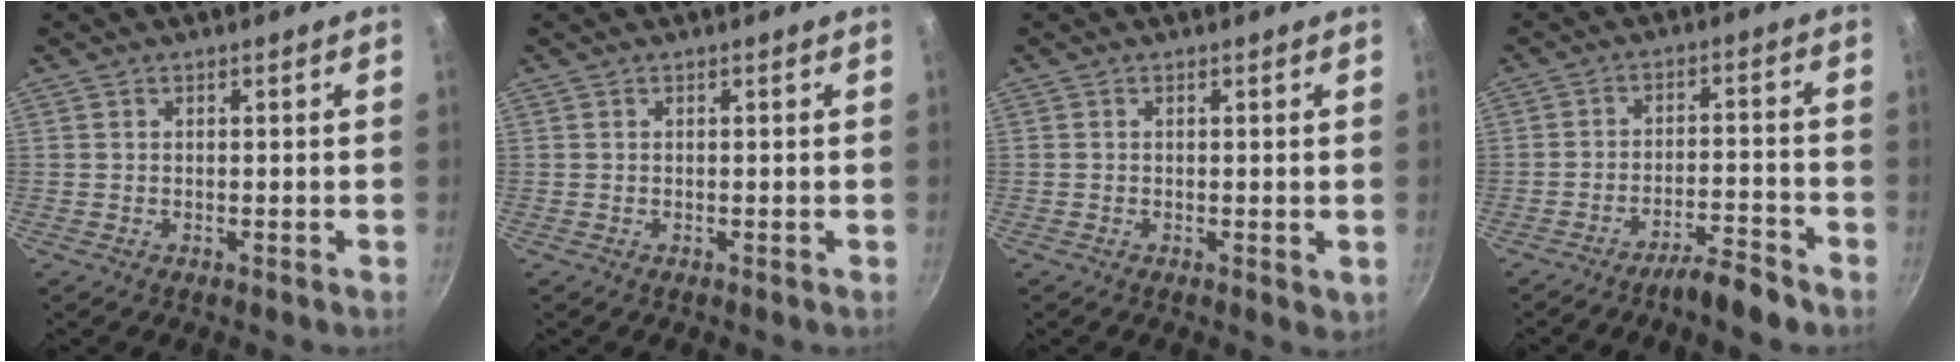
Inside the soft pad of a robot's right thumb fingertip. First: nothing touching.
{"total": 0.0}
{"total": 1.3, "force": [0.2, 0.6, 1.1], "torque": [-0.015, -0.004, 0.001]}
{"total": 6.3, "force": [-5.1, 0.9, 3.6], "torque": [-0.062, 0.044, -0.084]}